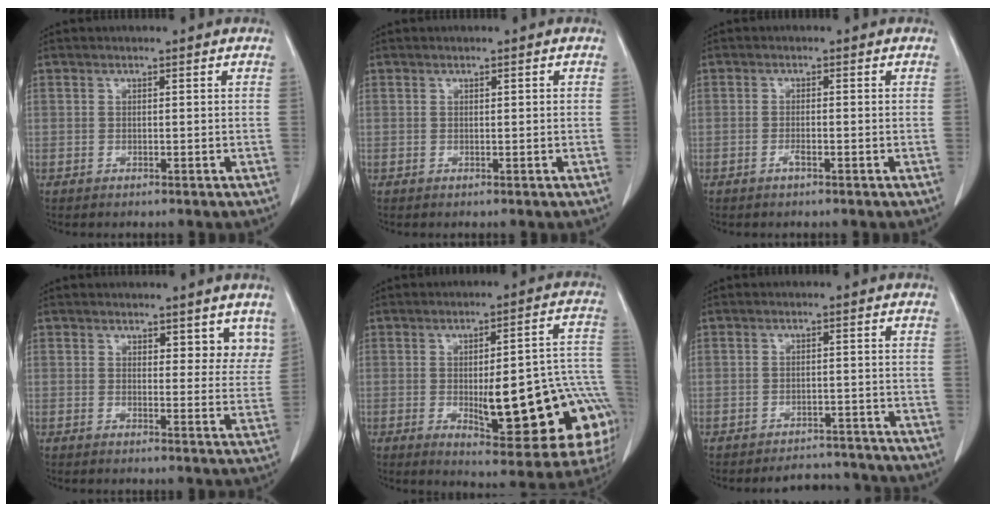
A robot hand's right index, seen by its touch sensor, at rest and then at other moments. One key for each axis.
{"total": 0.0}
{"total": 1.1, "fx": -0.7, "fy": 0.0, "fz": 0.8, "tx": -0.022, "ty": -0.001, "tz": -0.013}
{"total": 5.3, "fx": 3.8, "fy": 2.3, "fz": 2.9, "tx": -0.016, "ty": -0.013, "tz": 0.044}
{"total": 22.0, "fx": -5.0, "fy": 5.9, "fz": 20.6, "tx": -0.173, "ty": 0.027, "tz": -0.043}
{"total": 5.9, "fx": -5.6, "fy": 1.7, "fz": -0.4, "tx": 0.012, "ty": 0.011, "tz": -0.070}